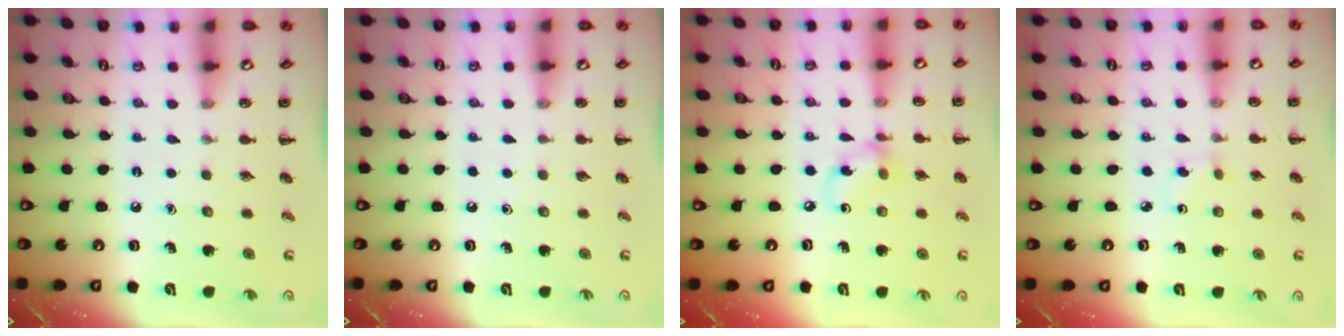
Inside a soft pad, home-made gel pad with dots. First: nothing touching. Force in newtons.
{"total": 0.0}
{"total": 6.1, "press": 6.0, "slide": 1.1}
{"total": 1.6, "press": 1.4, "slide": 0.8}